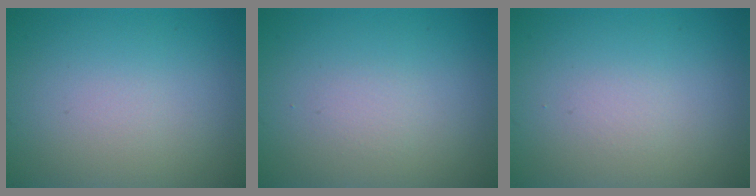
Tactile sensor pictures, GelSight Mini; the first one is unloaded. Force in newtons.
{"total": 0.8, "press": 0.8, "slide": 0.1}
{"total": 0.6, "press": 0.6, "slide": 0.0}